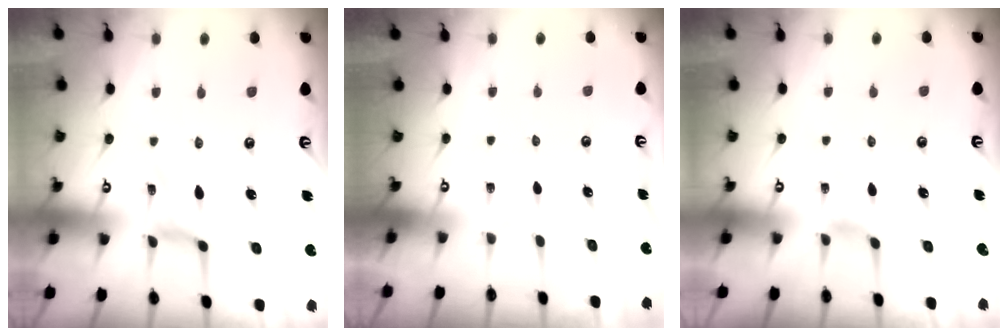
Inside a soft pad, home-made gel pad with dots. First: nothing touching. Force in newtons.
{"total": 0.0}
{"total": 1.5, "press": 1.5, "slide": 0.4}